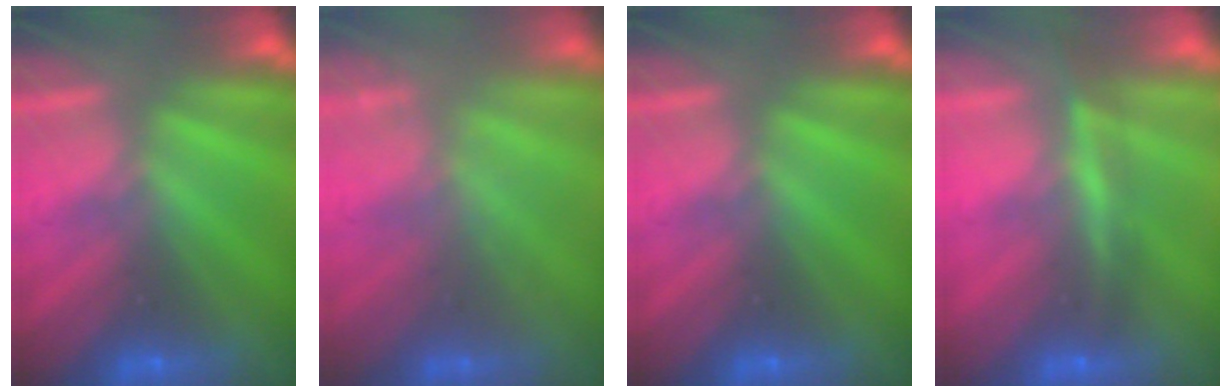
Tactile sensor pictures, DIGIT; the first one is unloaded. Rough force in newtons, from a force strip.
{"total": 1.9}
{"total": 0.0}
{"total": 4.6}